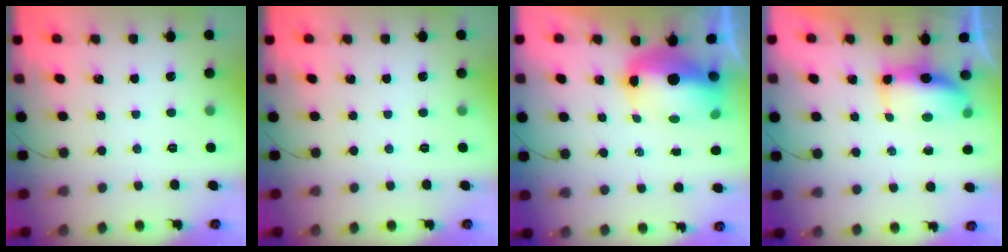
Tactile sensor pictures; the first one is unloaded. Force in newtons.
{"total": 0.0}
{"total": 13.6, "press": 13.4, "slide": 2.8}
{"total": 8.5, "press": 8.5, "slide": 0.6}